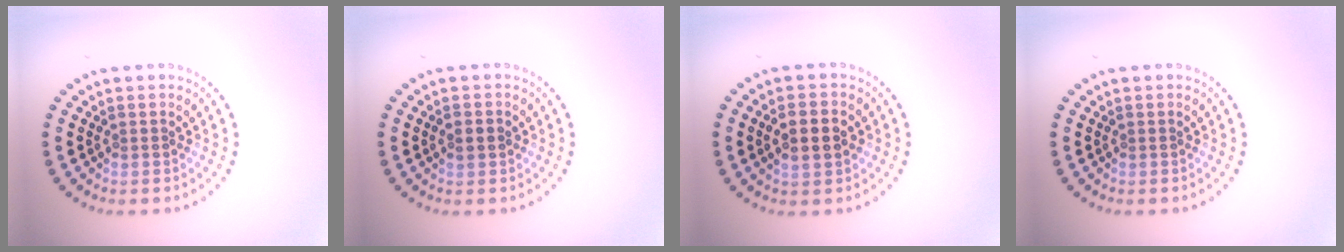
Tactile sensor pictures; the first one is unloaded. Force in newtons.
{"total": 1.2, "press": 1.2, "slide": 0.2}
{"total": 3.0, "press": 3.0, "slide": 0.3}
{"total": 0.0}